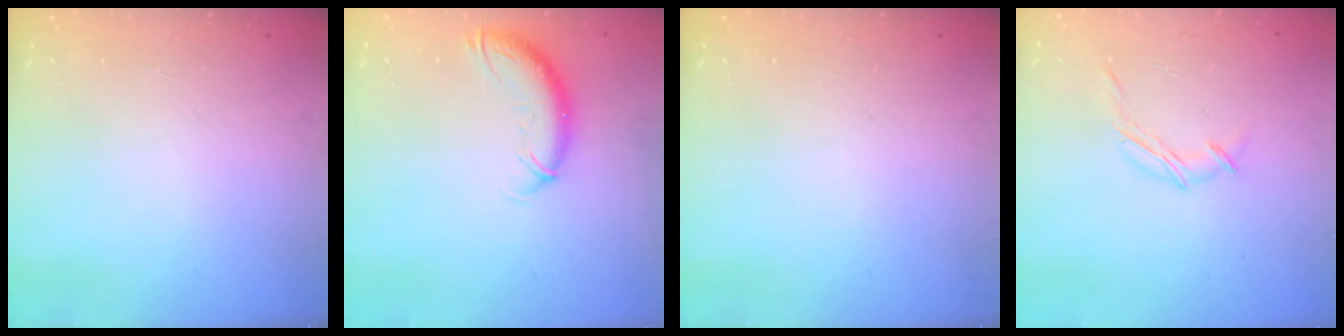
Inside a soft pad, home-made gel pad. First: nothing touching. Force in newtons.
{"total": 10.9, "press": 10.9, "slide": 1.1}
{"total": 0.0}
{"total": 6.4, "press": 6.3, "slide": 0.9}